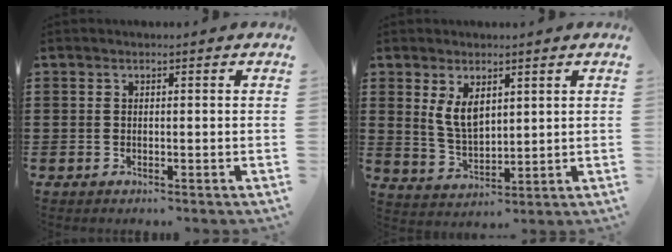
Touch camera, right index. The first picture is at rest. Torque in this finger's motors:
{"motor_torque": [0.37, 0.09, 0.22, 0.08]}